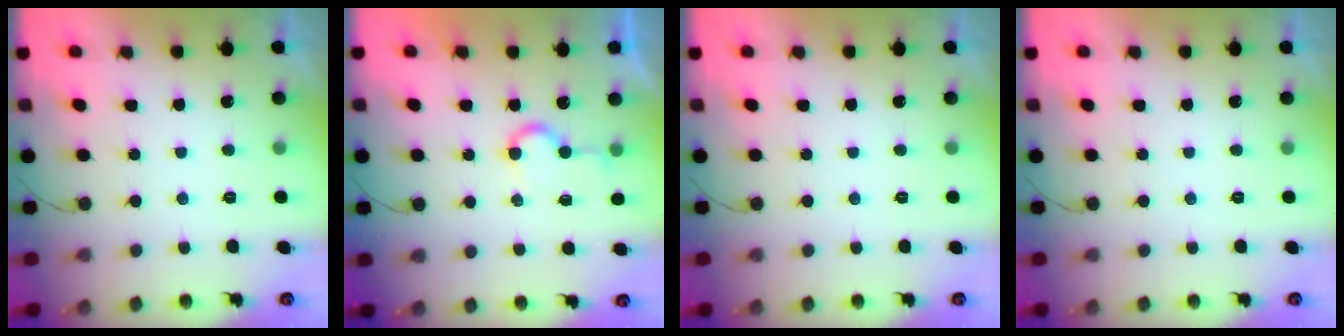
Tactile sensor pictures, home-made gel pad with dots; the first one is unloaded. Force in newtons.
{"total": 6.5, "press": 6.5, "slide": 0.2}
{"total": 0.0}
{"total": 0.0}